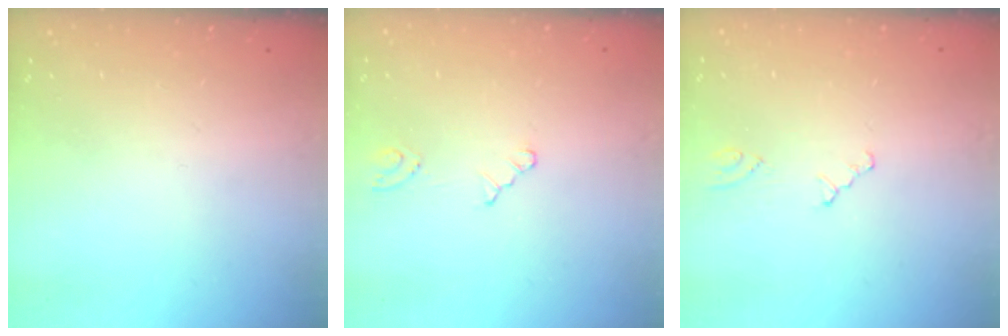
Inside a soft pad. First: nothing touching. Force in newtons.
{"total": 2.8, "press": 2.8, "slide": 0.4}
{"total": 0.9, "press": 0.9, "slide": 0.2}